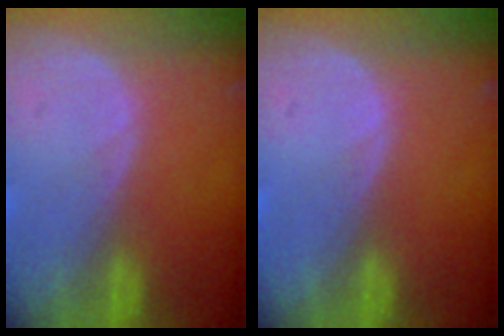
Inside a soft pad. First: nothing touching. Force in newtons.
{"total": 0.0}